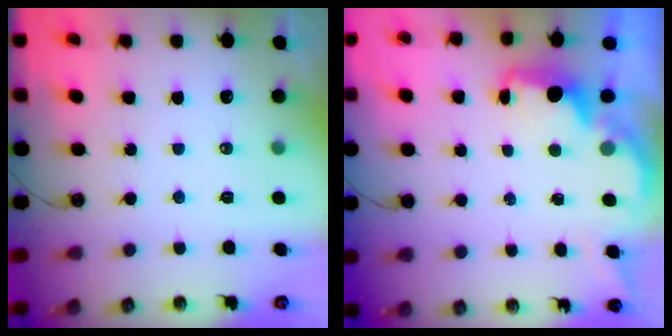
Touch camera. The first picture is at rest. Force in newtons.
{"total": 2.0, "press": 1.9, "slide": 0.8}